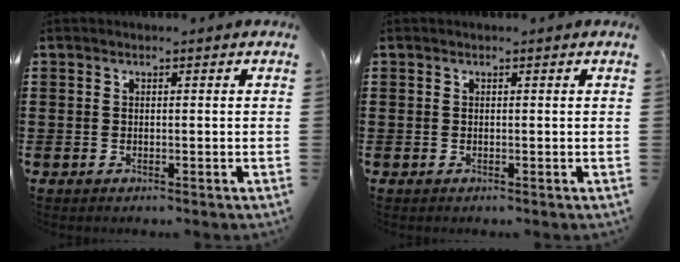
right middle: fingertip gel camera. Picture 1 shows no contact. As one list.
[{"total": 0.0}]